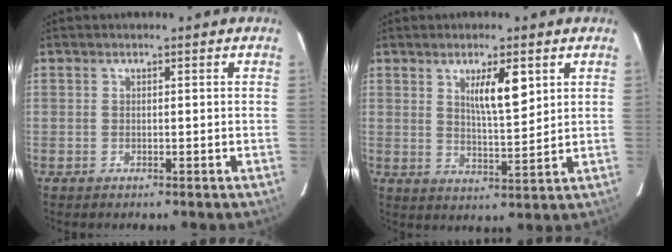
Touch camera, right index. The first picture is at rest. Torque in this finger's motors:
{"motor_torque": [0.14, 0.07, 0.15, 0.08]}